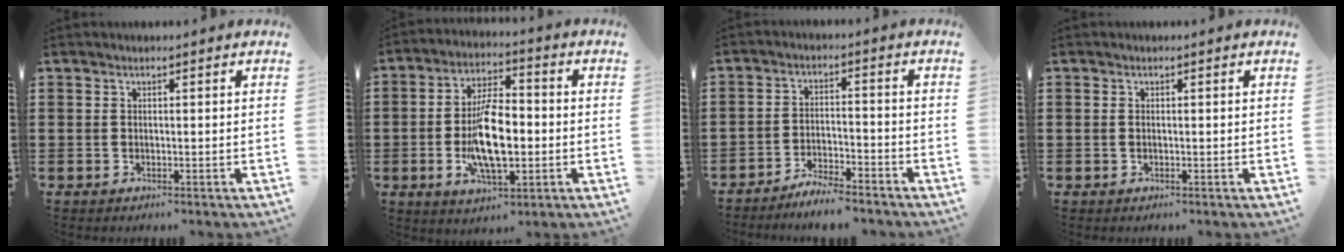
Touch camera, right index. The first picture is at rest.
{"total": 11.1, "force": [-1.8, 4.7, 9.9], "torque": [-0.206, -0.012, -0.038]}
{"total": 4.5, "force": [-4.4, 0.0, 0.7], "torque": [-0.024, 0.002, -0.093]}
{"total": 0.6, "force": [0.0, 0.4, 0.5], "torque": [-0.012, 0.001, 0.000]}